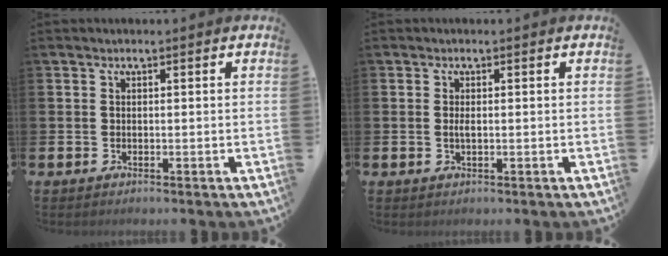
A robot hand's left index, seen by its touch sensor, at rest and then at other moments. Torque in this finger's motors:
{"motor_torque": [0.24, -0.13, 0.01, 0.07]}